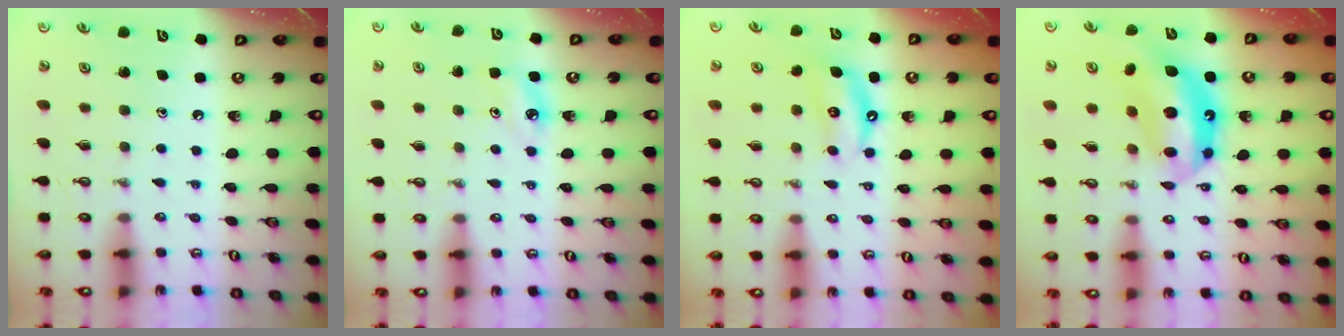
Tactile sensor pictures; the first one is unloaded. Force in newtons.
{"total": 5.1, "press": 5.1, "slide": 0.6}
{"total": 5.9, "press": 5.9, "slide": 0.4}
{"total": 13.4, "press": 13.4, "slide": 0.9}